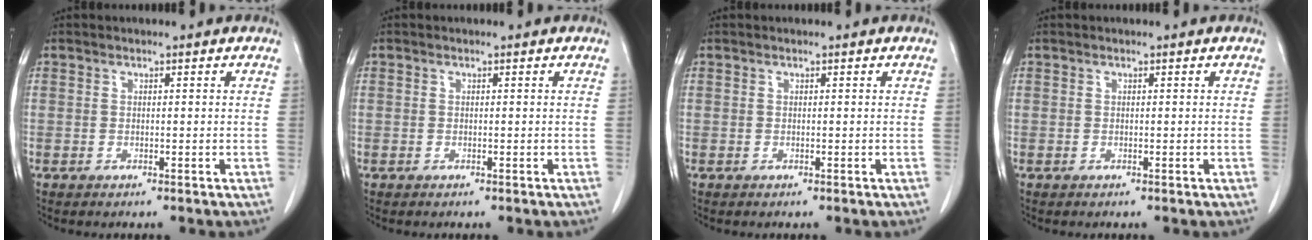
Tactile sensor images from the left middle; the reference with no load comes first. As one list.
[{"total": 0.0}, {"total": 0.0}, {"total": 0.0}]